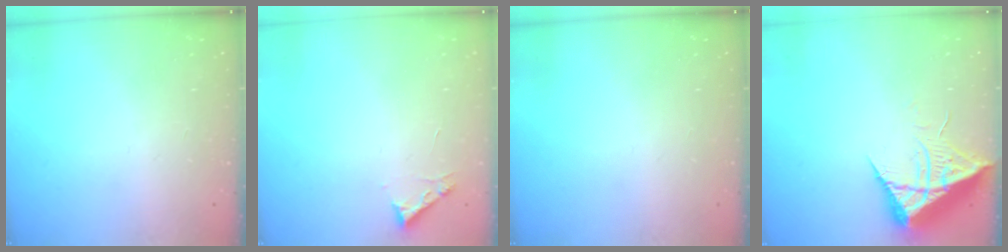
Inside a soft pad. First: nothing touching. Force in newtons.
{"total": 2.7, "press": 2.7, "slide": 0.3}
{"total": 0.0}
{"total": 13.1, "press": 13.1, "slide": 0.9}